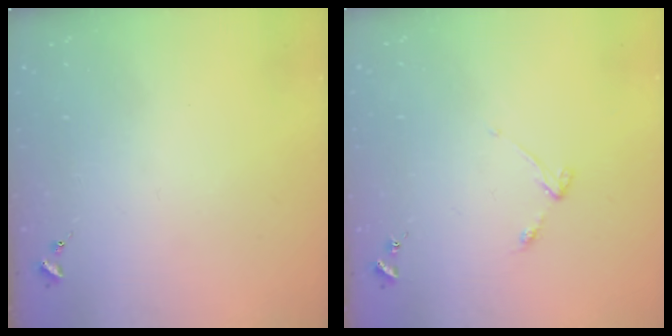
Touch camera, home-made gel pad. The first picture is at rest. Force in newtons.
{"total": 2.9, "press": 2.8, "slide": 0.4}